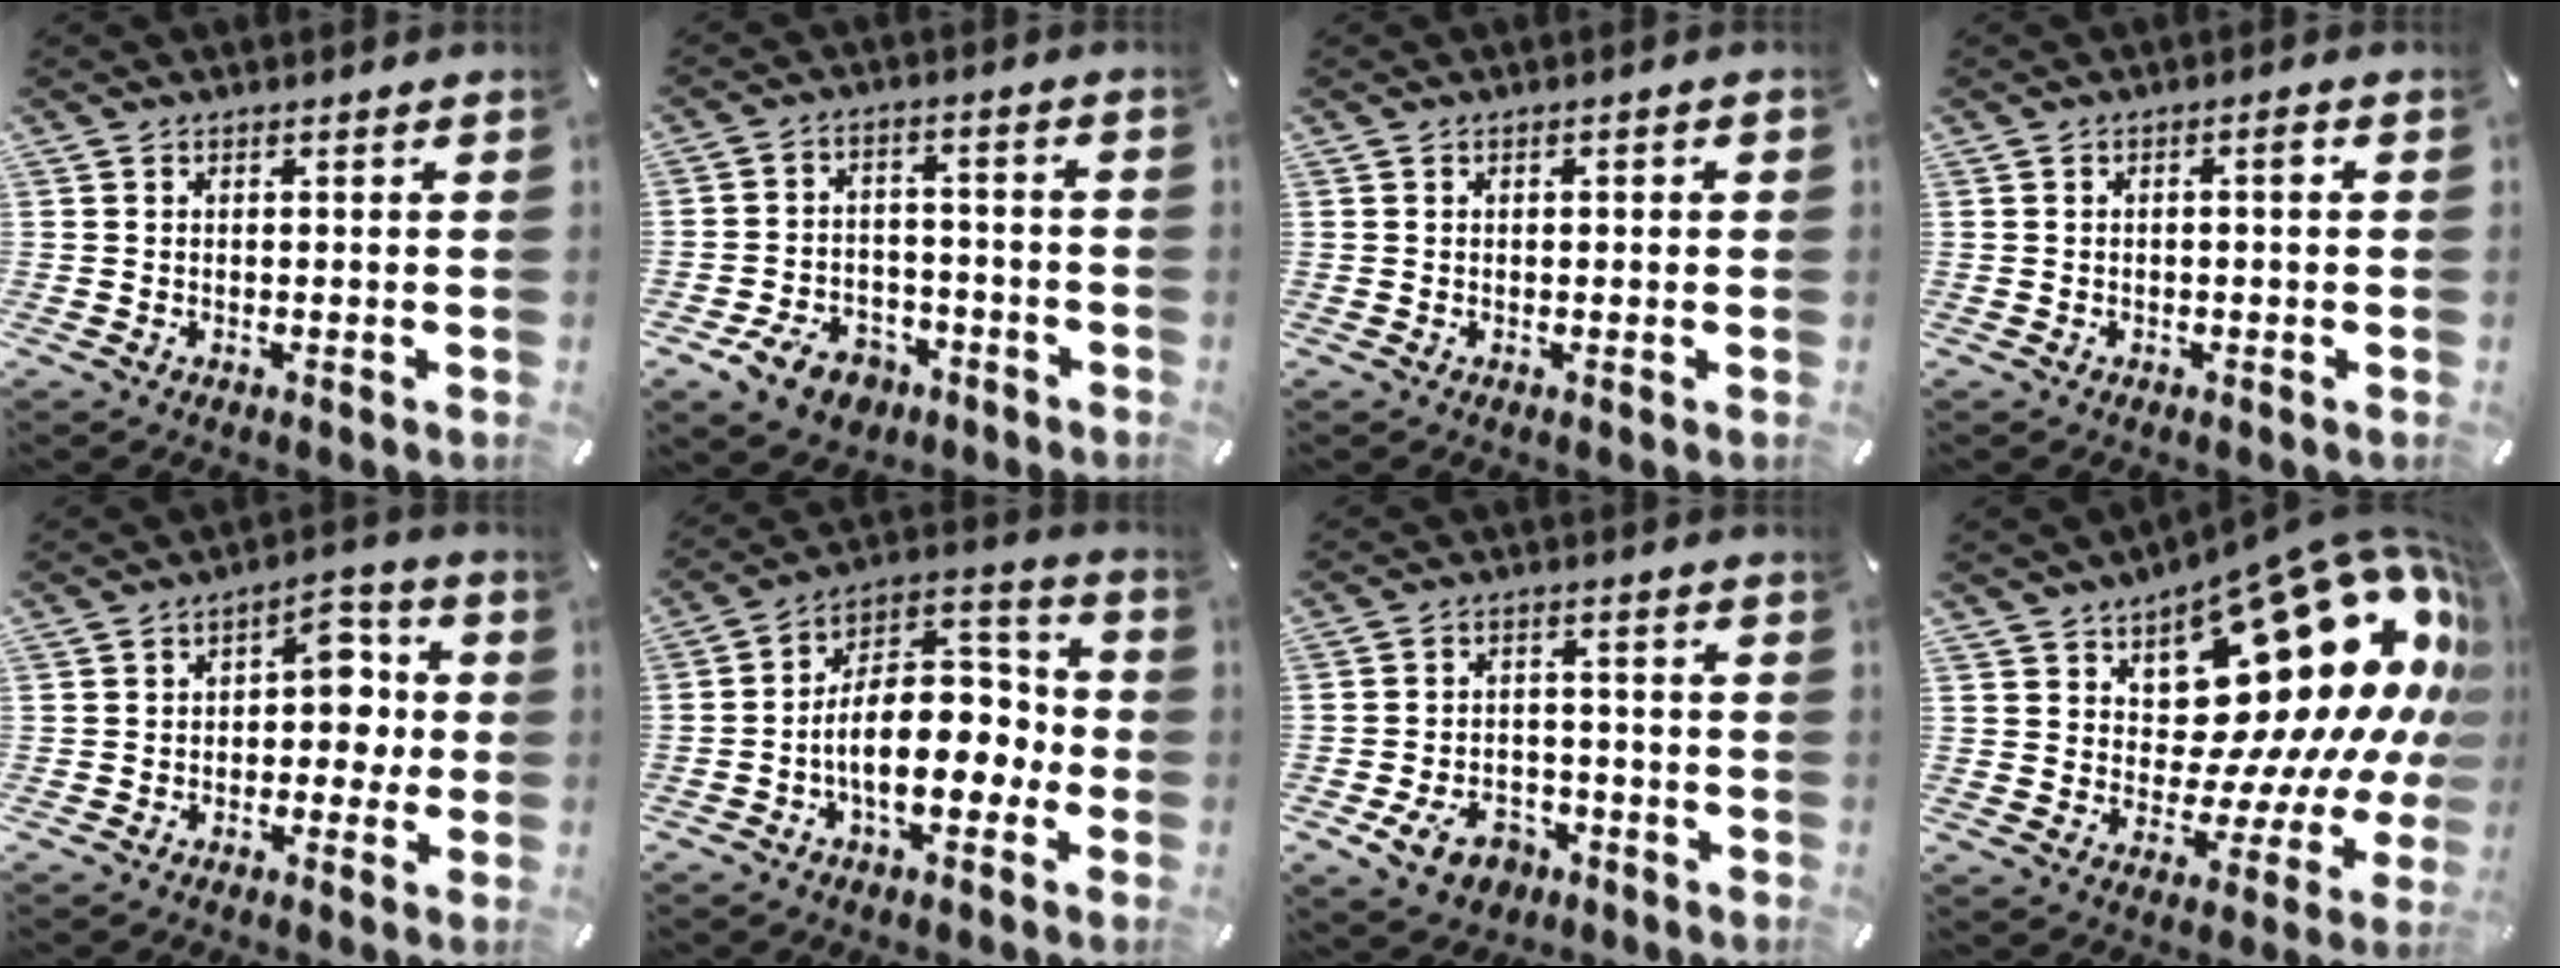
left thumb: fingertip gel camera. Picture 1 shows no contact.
{"total": 9.5, "force": [-5.6, 6.5, 3.9], "torque": [-0.067, 0.049, -0.096]}
{"total": 0.9, "force": [-0.1, 0.5, 0.7], "torque": [-0.012, 0.002, -0.003]}
{"total": 2.1, "force": [0.0, 0.6, 2.0], "torque": [-0.038, 0.010, -0.004]}
{"total": 8.0, "force": [-0.4, 5.5, 5.8], "torque": [-0.070, 0.004, -0.016]}
{"total": 17.3, "force": [-3.1, 10.5, 13.3], "torque": [-0.189, -0.002, -0.045]}
{"total": 9.0, "force": [-4.6, 6.4, 4.2], "torque": [-0.075, 0.033, -0.082]}
{"total": 27.5, "force": [11.6, 14.9, 20.0], "torque": [-0.235, -0.112, 0.220]}